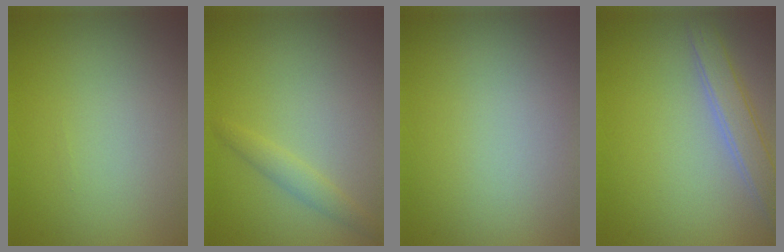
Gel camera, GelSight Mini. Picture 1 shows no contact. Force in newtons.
{"total": 1.4, "press": 1.4, "slide": 0.1}
{"total": 0.0}
{"total": 2.9, "press": 2.9, "slide": 0.2}